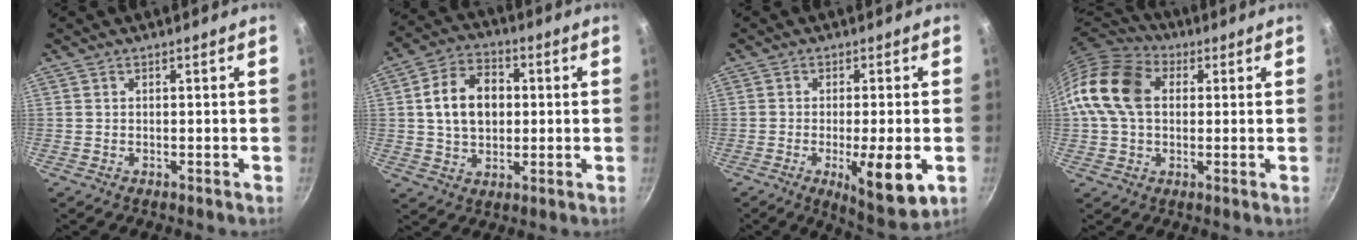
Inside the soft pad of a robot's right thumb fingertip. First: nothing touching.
{"total": 12.2, "force": [1.3, 8.8, 8.3], "torque": [-0.118, 0.015, 0.017]}
{"total": 10.9, "force": [-3.2, 2.7, 10.1], "torque": [-0.148, -0.001, -0.040]}
{"total": 14.6, "force": [2.1, 10.6, 9.8], "torque": [-0.168, 0.024, 0.020]}